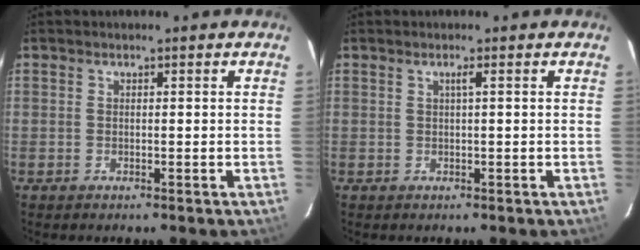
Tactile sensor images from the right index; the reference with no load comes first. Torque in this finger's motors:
{"motor_torque": [0.13, -0.02, 0.06, 0.02]}